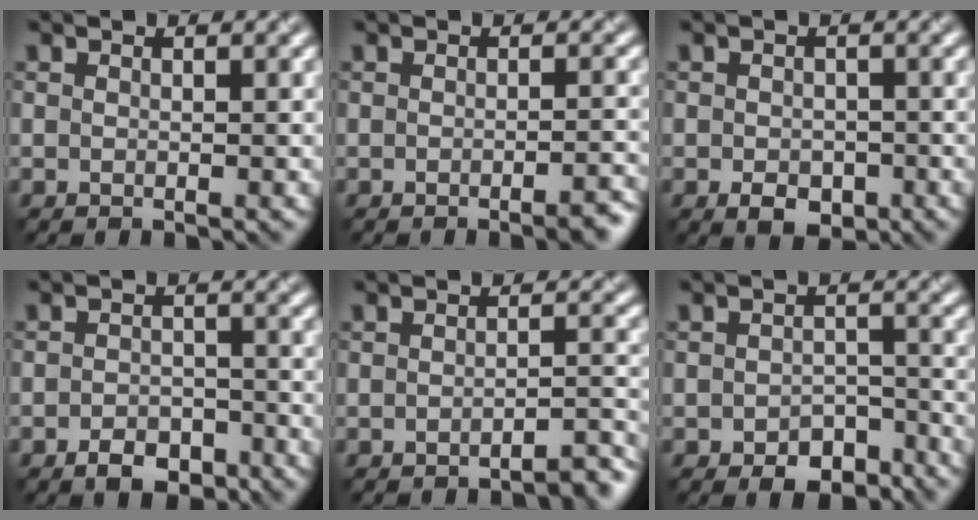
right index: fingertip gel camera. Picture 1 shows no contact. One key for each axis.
{"total": 2.0, "fx": -1.5, "fy": 0.4, "fz": 1.2, "tx": -0.010, "ty": 0.003, "tz": -0.023}
{"total": 2.5, "fx": -0.9, "fy": 1.8, "fz": 1.5, "tx": -0.023, "ty": -0.007, "tz": -0.019}
{"total": 3.1, "fx": -2.0, "fy": 1.8, "fz": 1.4, "tx": -0.018, "ty": 0.001, "tz": -0.039}
{"total": 2.6, "fx": -2.4, "fy": 0.3, "fz": 0.9, "tx": -0.006, "ty": 0.008, "tz": -0.036}
{"total": 4.0, "fx": -2.8, "fy": 2.3, "fz": 1.8, "tx": -0.022, "ty": -0.009, "tz": -0.041}